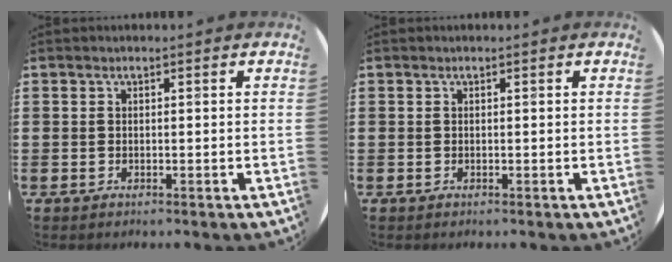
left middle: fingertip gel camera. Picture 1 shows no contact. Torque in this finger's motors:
{"motor_torque": [0.00, 0.00, 0.00, 0.00]}